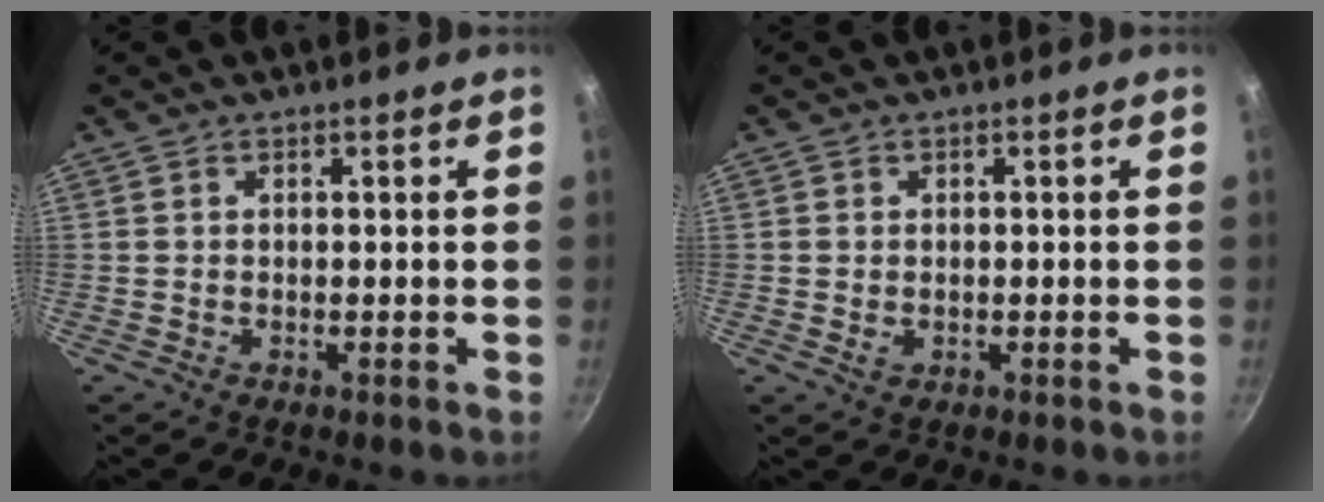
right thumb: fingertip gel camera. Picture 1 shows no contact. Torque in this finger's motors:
{"motor_torque": [-0.42, 0.26, -0.31, 0.03, 0.05]}